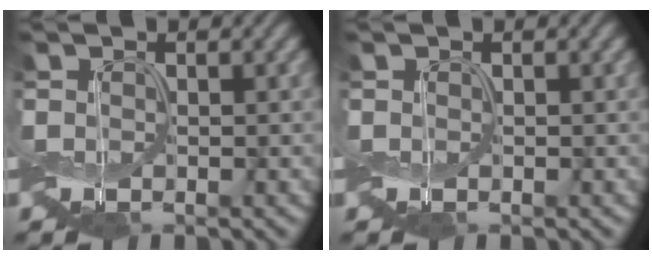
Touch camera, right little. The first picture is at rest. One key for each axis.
{"total": 0.0}